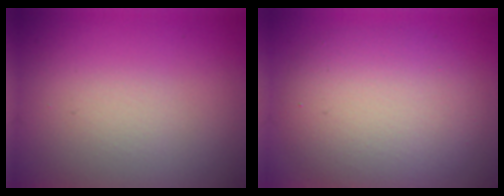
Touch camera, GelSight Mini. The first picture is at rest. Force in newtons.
{"total": 6.7, "press": 6.7, "slide": 0.9}